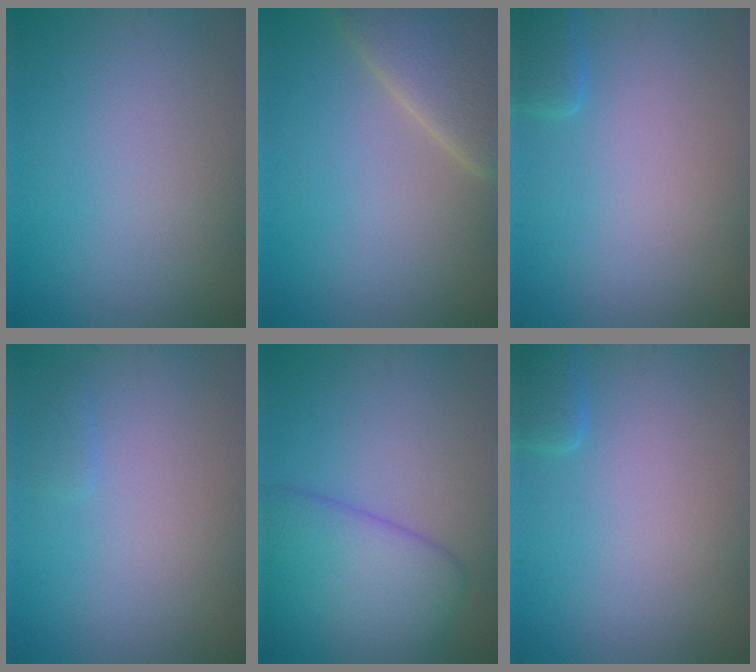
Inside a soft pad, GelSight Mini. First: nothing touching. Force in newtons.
{"total": 5.7, "press": 5.7, "slide": 0.6}
{"total": 1.4, "press": 1.4, "slide": 0.1}
{"total": 0.6, "press": 0.6, "slide": 0.1}
{"total": 6.3, "press": 6.3, "slide": 0.2}
{"total": 1.4, "press": 1.4, "slide": 0.1}